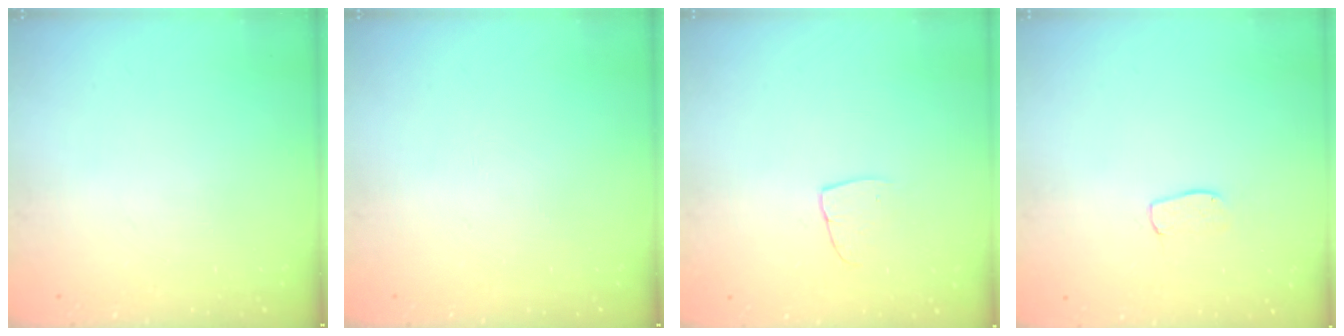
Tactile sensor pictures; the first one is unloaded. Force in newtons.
{"total": 0.0}
{"total": 6.4, "press": 6.4, "slide": 0.3}
{"total": 4.5, "press": 4.5, "slide": 0.3}